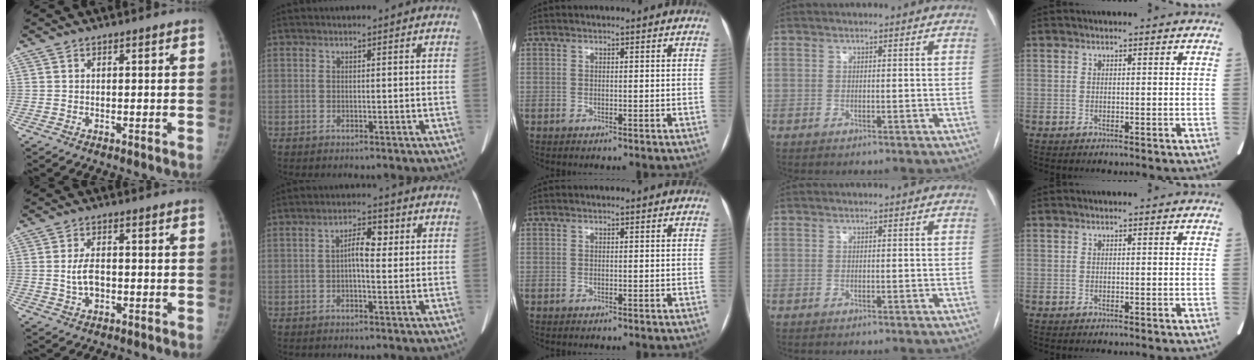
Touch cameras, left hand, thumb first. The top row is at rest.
{"thumb": {"total": 4.2, "force": [-0.6, 2.6, 3.3], "torque": [-0.056, 0.006, -0.008]}, "index": {"total": 4.1, "force": [0.1, 1.4, 3.8], "torque": [-0.063, 0.011, 0.005]}}